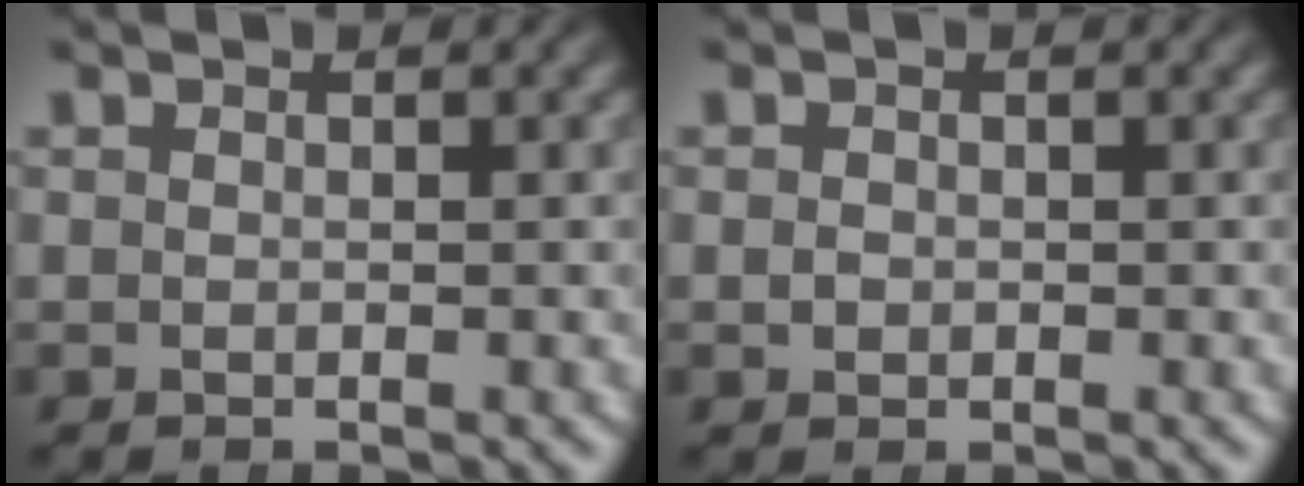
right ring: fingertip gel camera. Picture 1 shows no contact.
{"total": 0.0}